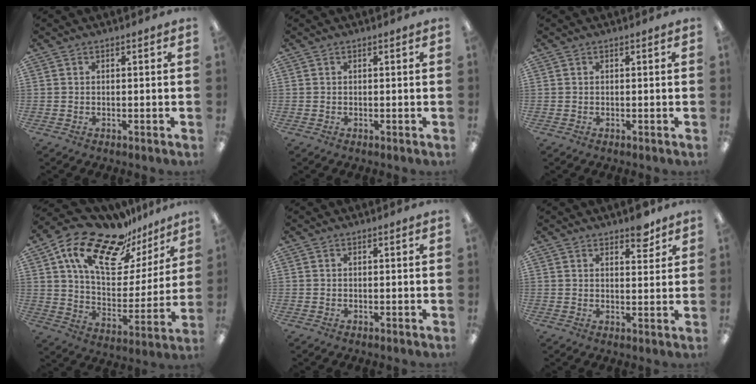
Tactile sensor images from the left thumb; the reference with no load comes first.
{"total": 0.0}
{"total": 0.0}
{"total": 20.6, "force": [15.0, 9.0, 10.8], "torque": [-0.192, -0.097, 0.260]}
{"total": 0.0}
{"total": 4.7, "force": [3.8, 1.9, 2.0], "torque": [-0.005, -0.026, 0.061]}